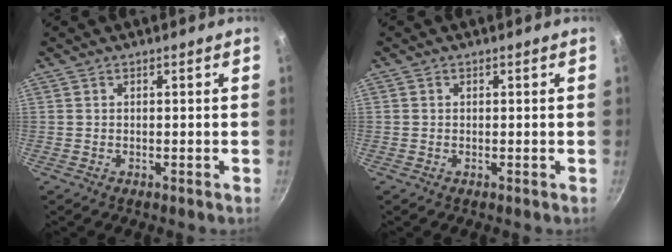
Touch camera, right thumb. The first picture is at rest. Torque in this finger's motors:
{"motor_torque": [0.07, -0.13, -0.22, 0.23, -0.07]}